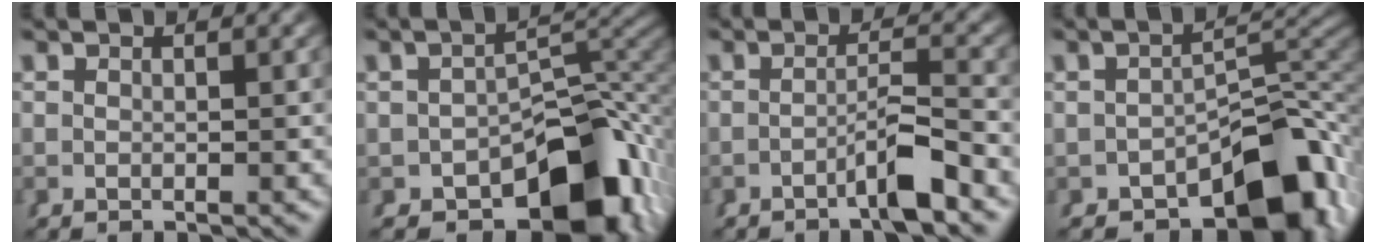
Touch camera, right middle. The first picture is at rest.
{"total": 10.5, "force": [-5.9, 5.4, 6.7], "torque": [-0.057, -0.011, -0.081]}
{"total": 3.0, "force": [-1.9, -0.4, 2.3], "torque": [-0.028, 0.002, -0.033]}
{"total": 8.2, "force": [-5.0, 3.6, 5.5], "torque": [-0.040, 0.000, -0.073]}